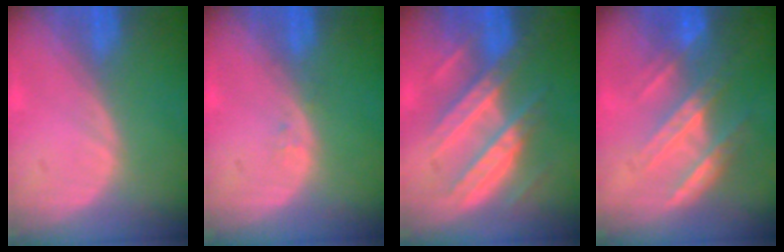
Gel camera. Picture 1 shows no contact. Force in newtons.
{"total": 0.6, "press": 0.6, "slide": 0.1}
{"total": 8.3, "press": 8.3, "slide": 0.3}
{"total": 7.3, "press": 6.7, "slide": 2.9}